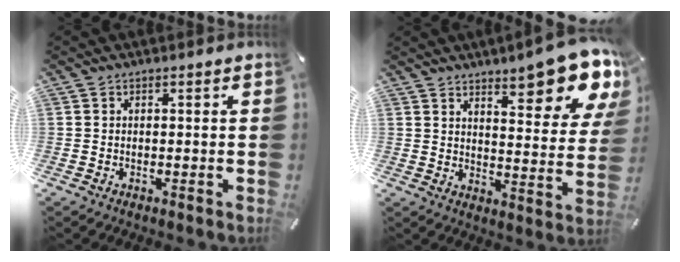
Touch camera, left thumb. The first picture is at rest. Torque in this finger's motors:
{"motor_torque": [2.62, 2.39, 0.75, -0.04, 0.16]}